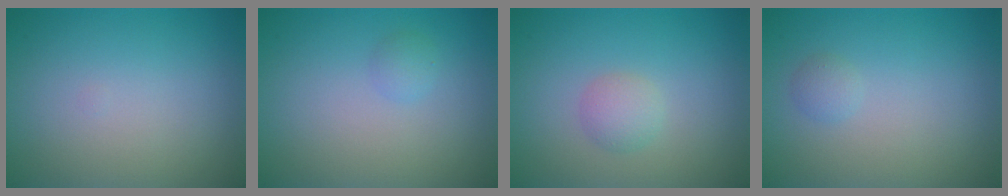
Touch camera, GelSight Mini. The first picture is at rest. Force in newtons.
{"total": 0.9, "press": 0.9, "slide": 0.1}
{"total": 1.7, "press": 1.7, "slide": 0.1}
{"total": 0.8, "press": 0.8, "slide": 0.0}